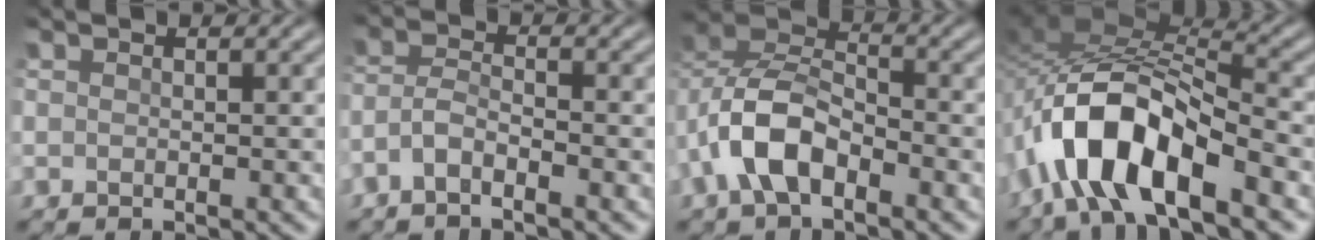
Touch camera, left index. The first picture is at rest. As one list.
[{"total": 2.3, "force": [-1.7, 0.3, 1.5], "torque": [-0.039, 0.011, -0.040]}, {"total": 6.1, "force": [-2.7, 3.2, 4.4], "torque": [-0.090, 0.014, -0.056]}, {"total": 10.6, "force": [-5.5, 3.6, 8.4], "torque": [-0.163, 0.016, -0.104]}]